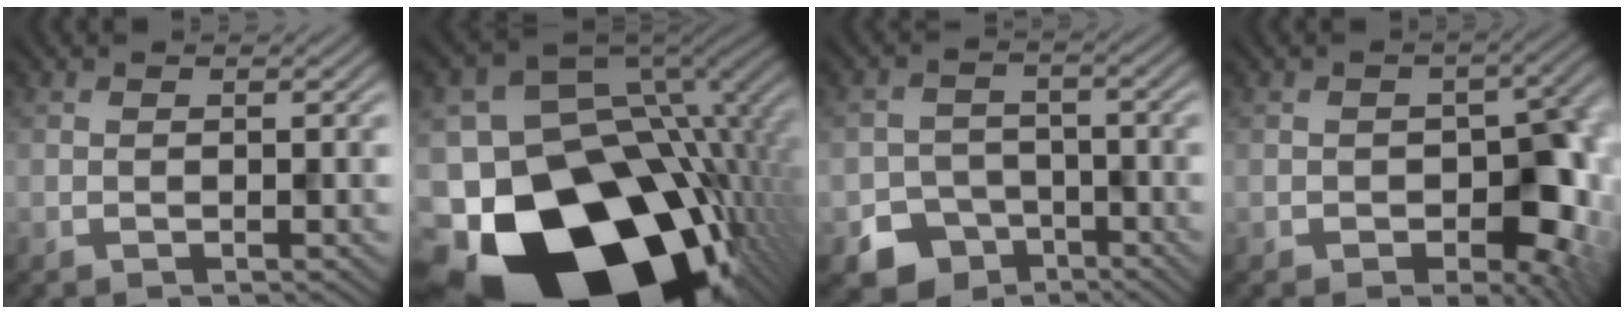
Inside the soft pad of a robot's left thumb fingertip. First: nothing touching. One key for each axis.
{"total": 23.1, "fx": -10.0, "fy": 15.0, "fz": 14.4, "tx": -0.279, "ty": -0.045, "tz": -0.133}
{"total": 7.1, "fx": -4.5, "fy": 5.0, "fz": 2.0, "tx": -0.029, "ty": -0.013, "tz": -0.077}
{"total": 8.5, "fx": -1.6, "fy": 5.8, "fz": 6.0, "tx": -0.072, "ty": -0.020, "tz": -0.020}